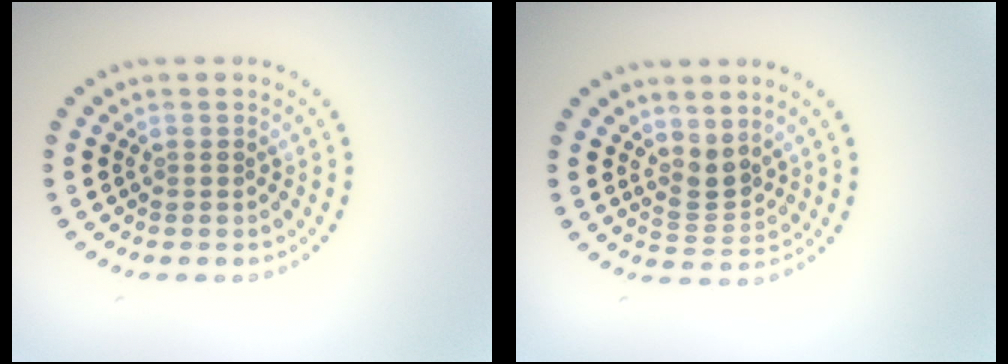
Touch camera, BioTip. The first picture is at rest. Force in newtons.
{"total": 2.3, "press": 1.6, "slide": 1.6}